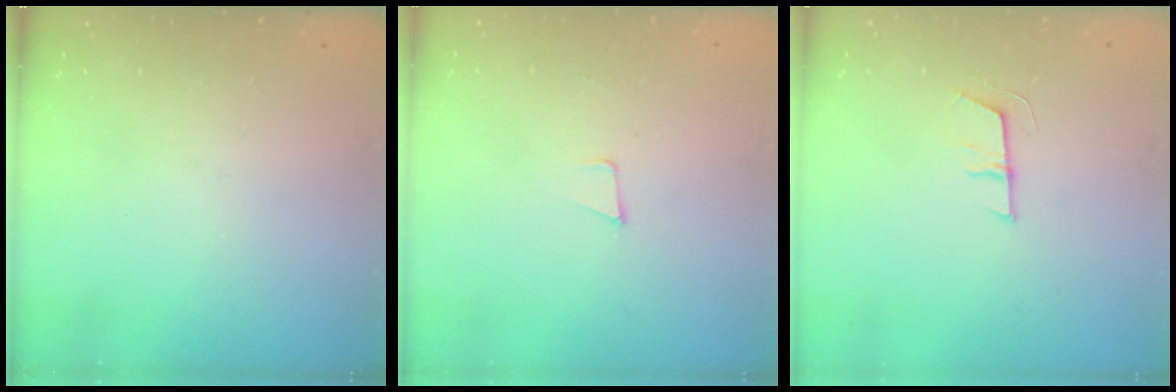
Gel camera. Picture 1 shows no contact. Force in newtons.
{"total": 3.6, "press": 2.4, "slide": 2.6}
{"total": 5.7, "press": 5.6, "slide": 1.0}